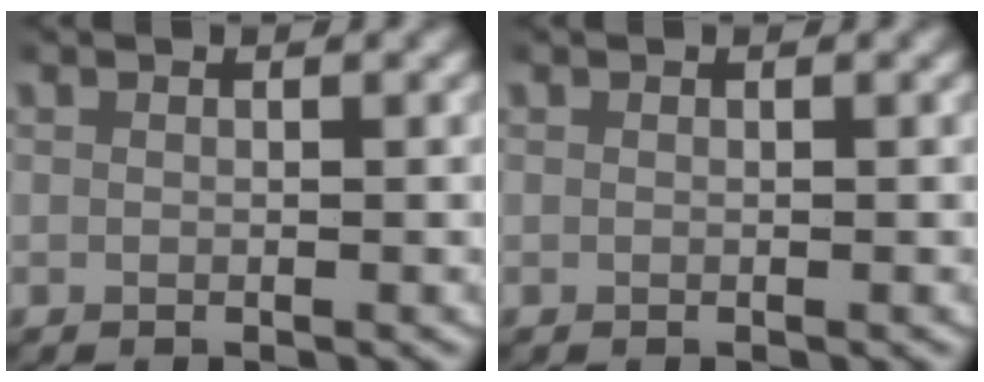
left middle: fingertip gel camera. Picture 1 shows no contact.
{"total": 0.0}